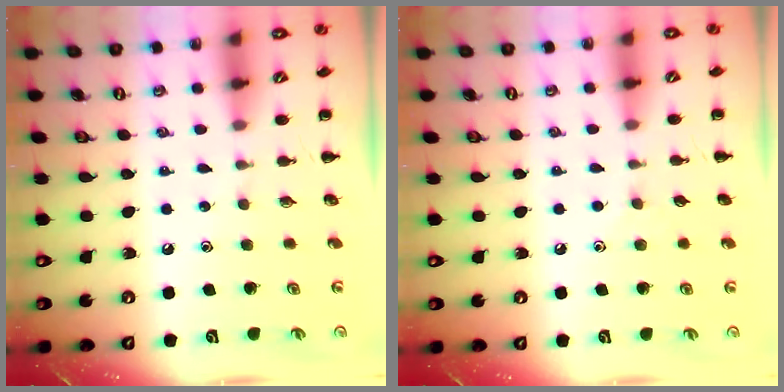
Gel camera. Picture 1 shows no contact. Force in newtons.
{"total": 3.2, "press": 3.0, "slide": 1.2}